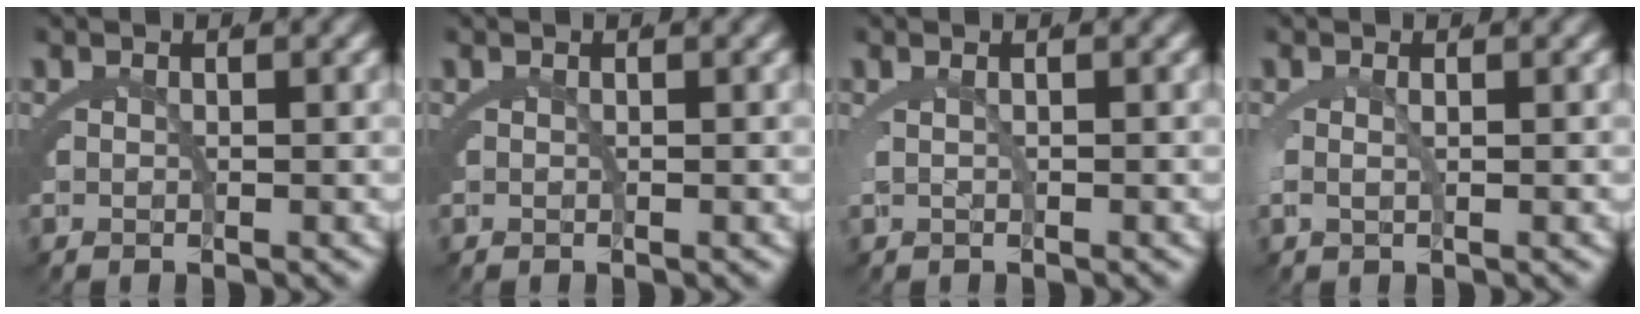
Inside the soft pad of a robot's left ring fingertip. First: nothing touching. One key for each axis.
{"total": 0.0}
{"total": 0.9, "fx": 0.2, "fy": -0.2, "fz": 0.9, "tx": -0.017, "ty": 0.001, "tz": 0.007}
{"total": 1.1, "fx": 0.3, "fy": 0.0, "fz": 1.1, "tx": -0.035, "ty": -0.007, "tz": 0.011}